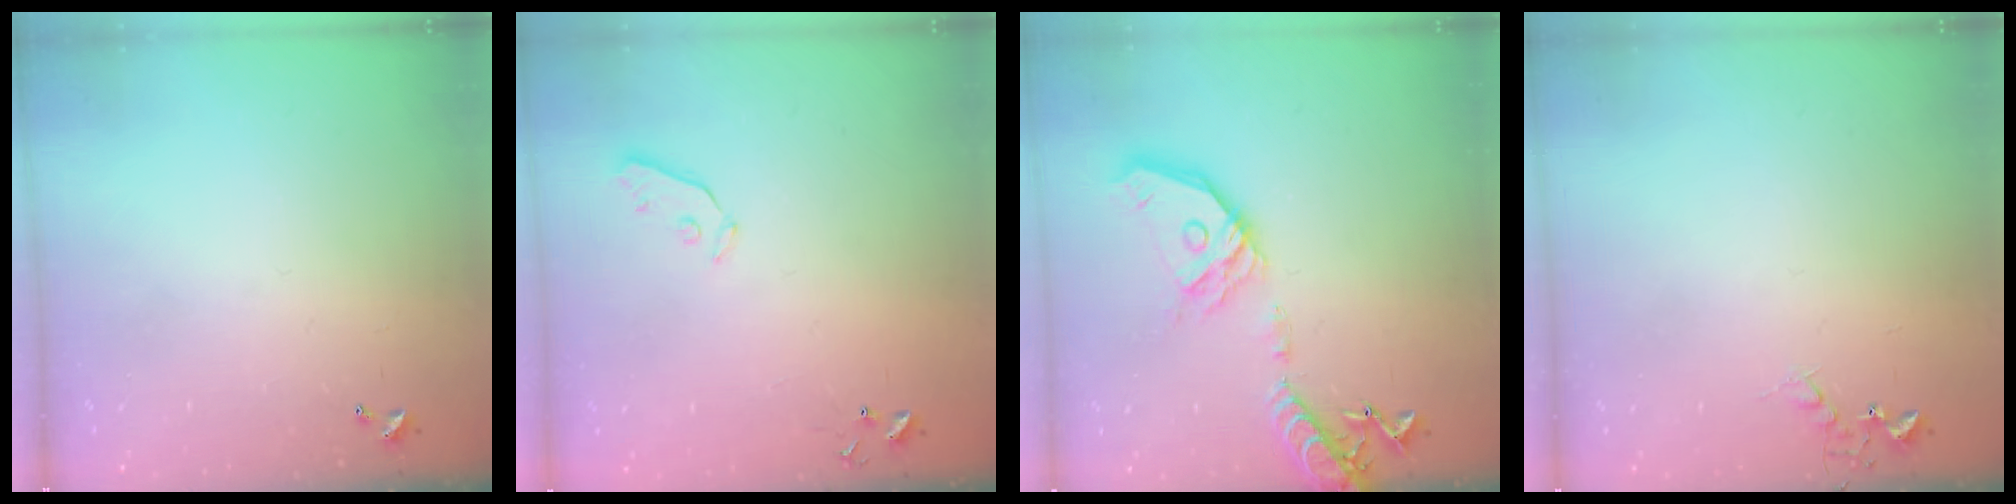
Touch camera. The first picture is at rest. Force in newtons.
{"total": 3.4, "press": 3.4, "slide": 0.5}
{"total": 20.0, "press": 19.7, "slide": 3.5}
{"total": 4.8, "press": 4.7, "slide": 0.8}